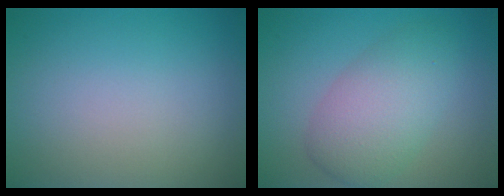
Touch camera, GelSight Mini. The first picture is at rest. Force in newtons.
{"total": 5.2, "press": 5.2, "slide": 0.3}